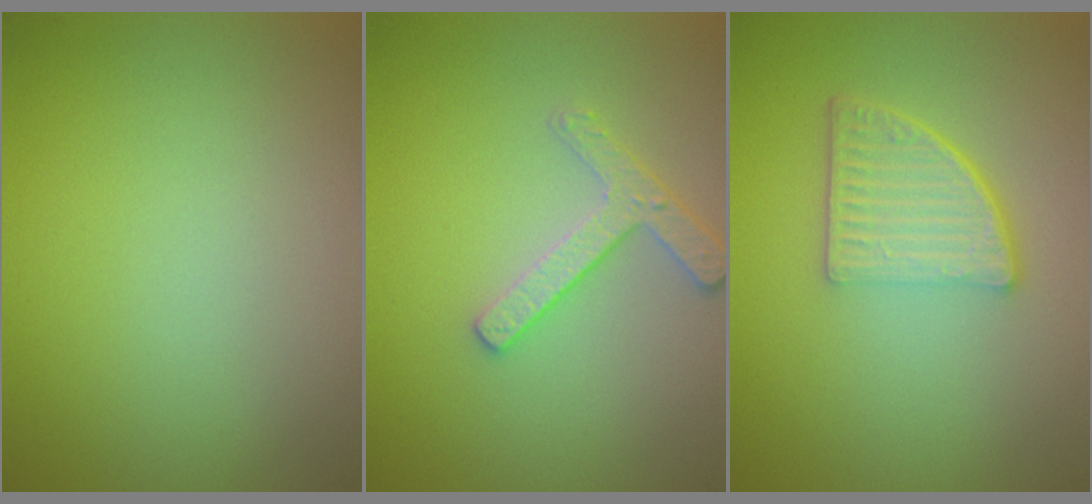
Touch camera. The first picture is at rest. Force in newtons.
{"total": 2.4, "press": 2.3, "slide": 0.5}
{"total": 4.5, "press": 3.2, "slide": 3.2}